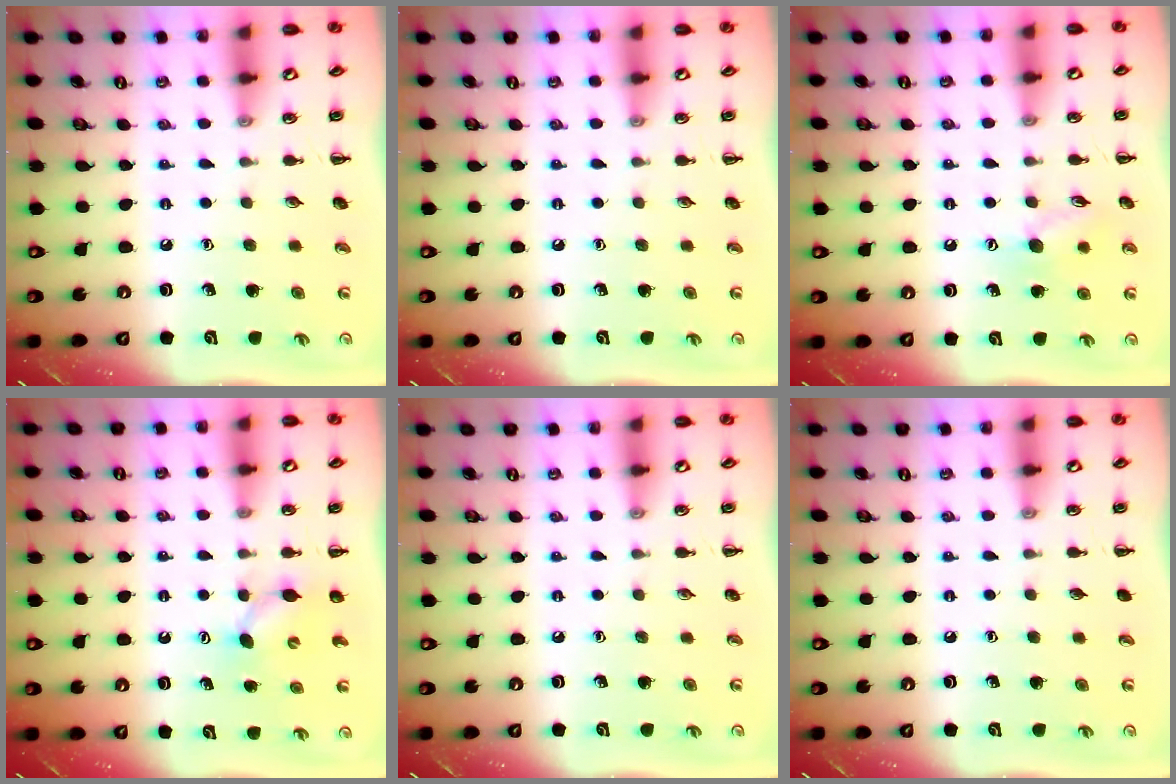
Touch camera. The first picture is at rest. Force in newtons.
{"total": 0.0}
{"total": 8.3, "press": 8.2, "slide": 0.9}
{"total": 5.5, "press": 5.4, "slide": 1.1}
{"total": 0.0}
{"total": 0.0}